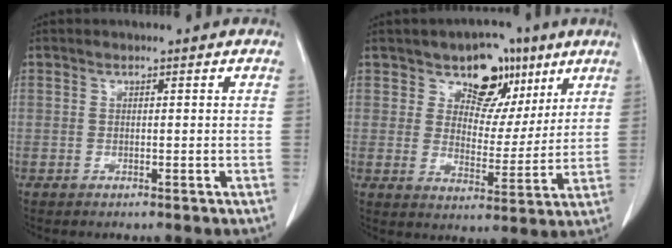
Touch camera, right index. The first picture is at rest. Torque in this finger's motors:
{"motor_torque": [0.22, 0.22, 0.06, 0.04]}